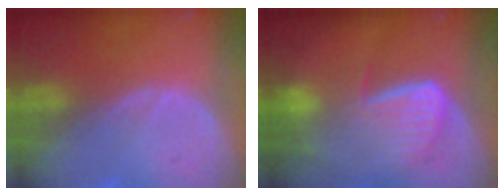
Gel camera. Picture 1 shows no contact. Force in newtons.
{"total": 9.0, "press": 7.9, "slide": 4.2}